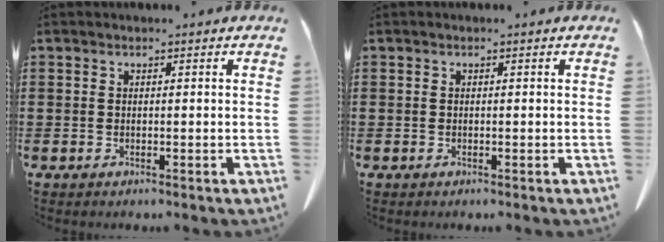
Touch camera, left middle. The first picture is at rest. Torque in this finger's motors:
{"motor_torque": [0.23, -0.24, 0.01, 0.01]}